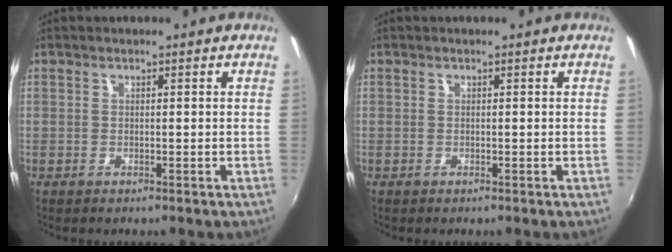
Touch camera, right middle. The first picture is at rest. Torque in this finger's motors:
{"motor_torque": [0.04, -0.12, 0.01, 0.00]}